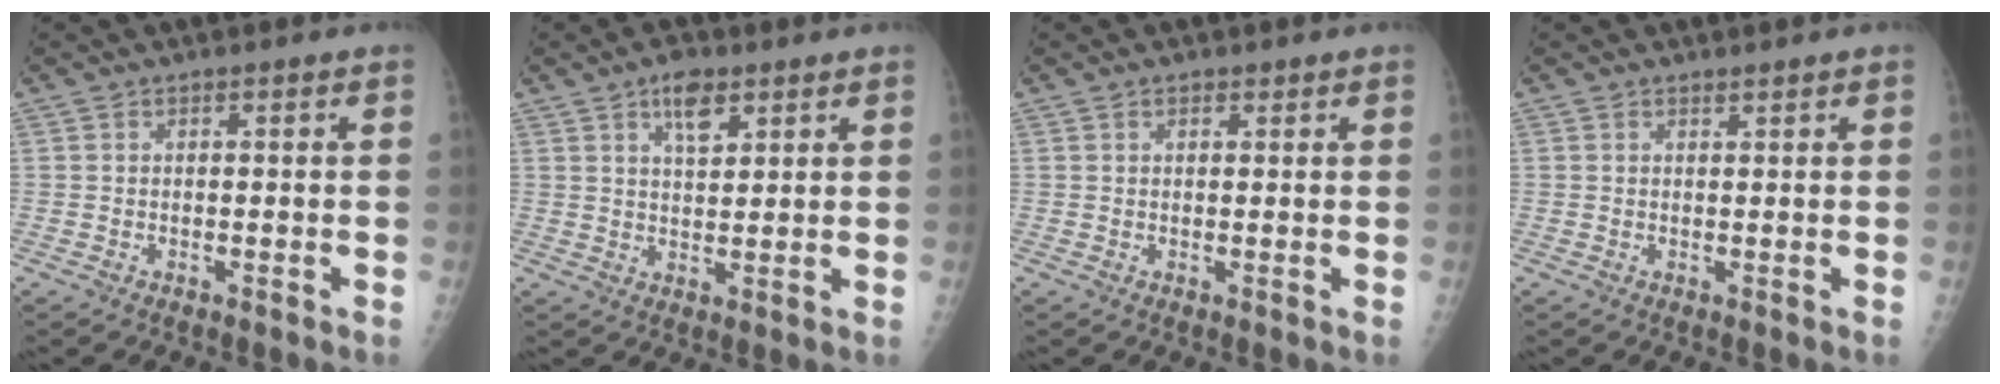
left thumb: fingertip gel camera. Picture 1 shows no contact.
{"total": 5.6, "force": [3.2, 2.5, 3.8], "torque": [-0.048, -0.017, 0.052]}
{"total": 1.3, "force": [0.9, 0.7, 0.6], "torque": [-0.002, -0.004, 0.011]}
{"total": 0.7, "force": [0.7, 0.1, 0.1], "torque": [-0.003, -0.006, 0.010]}